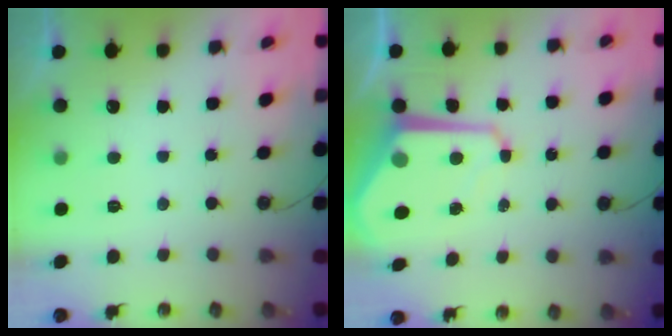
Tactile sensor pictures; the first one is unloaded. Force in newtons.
{"total": 10.3, "press": 10.2, "slide": 1.0}